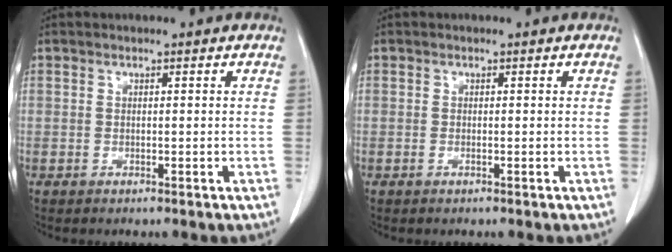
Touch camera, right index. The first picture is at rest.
{"total": 0.0}